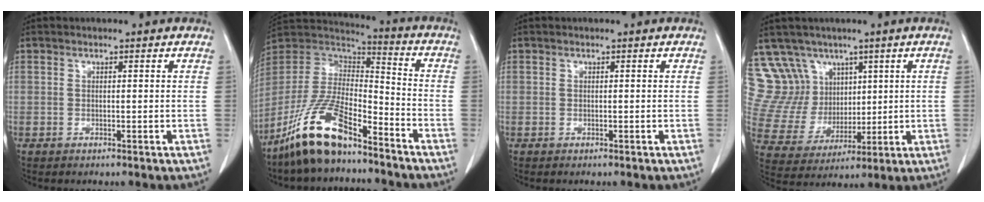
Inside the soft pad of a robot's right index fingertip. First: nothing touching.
{"total": 15.6, "force": [-11.4, 4.0, 9.9], "torque": [-0.202, 0.003, -0.214]}
{"total": 0.0}
{"total": 11.9, "force": [7.3, 9.2, 1.6], "torque": [-0.053, 0.051, 0.163]}